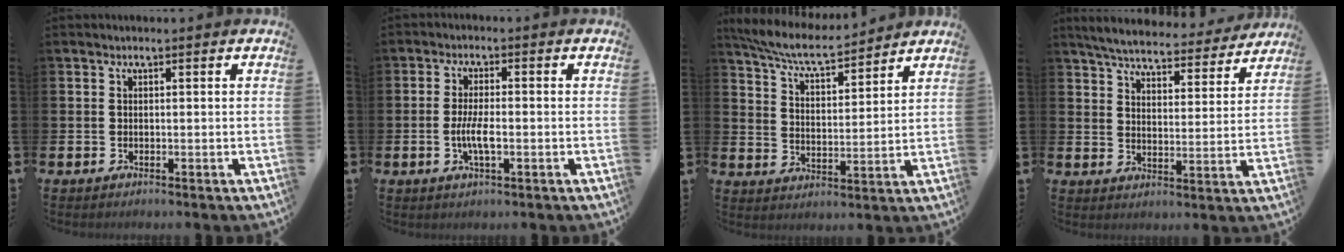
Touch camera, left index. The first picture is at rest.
{"total": 3.7, "force": [-0.8, 1.1, 3.5], "torque": [-0.067, 0.000, -0.017]}
{"total": 7.4, "force": [6.9, 0.9, 2.6], "torque": [-0.081, -0.042, 0.121]}
{"total": 6.1, "force": [5.8, 0.9, 1.6], "torque": [-0.054, -0.038, 0.099]}